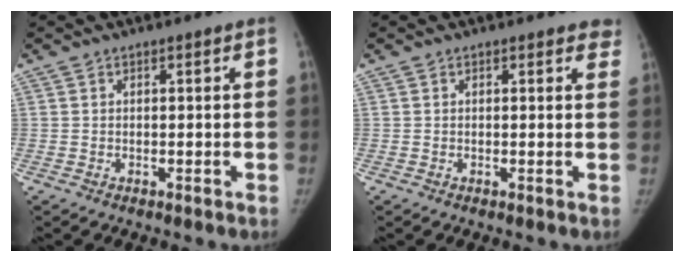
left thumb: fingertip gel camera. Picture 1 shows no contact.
{"total": 2.4, "force": [2.0, 1.1, 0.6], "torque": [0.020, -0.006, 0.008]}